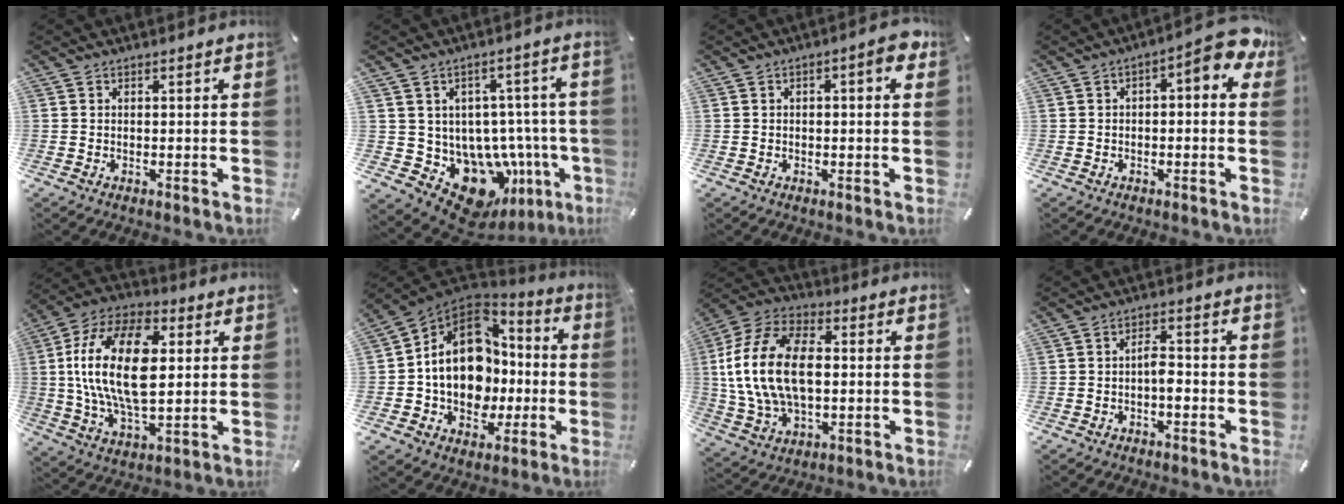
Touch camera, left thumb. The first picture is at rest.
{"total": 13.7, "force": [-5.8, 10.1, 7.1], "torque": [-0.101, 0.004, -0.072]}
{"total": 4.5, "force": [0.6, 1.7, 4.1], "torque": [-0.050, 0.001, 0.004]}
{"total": 7.6, "force": [1.5, 2.9, 6.8], "torque": [-0.094, -0.017, 0.022]}
{"total": 21.5, "force": [3.0, 12.4, 17.3], "torque": [-0.362, 0.003, 0.043]}
{"total": 16.7, "force": [-0.2, 13.9, 9.2], "torque": [-0.181, 0.003, 0.002]}
{"total": 18.6, "force": [0.2, 12.3, 13.9], "torque": [-0.317, 0.006, 0.000]}
{"total": 3.6, "force": [-1.2, 1.7, 2.9], "torque": [-0.052, 0.011, -0.023]}